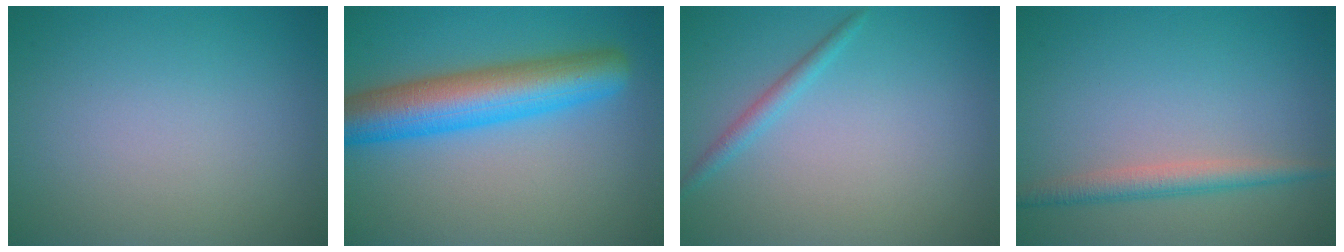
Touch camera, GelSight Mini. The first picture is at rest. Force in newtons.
{"total": 8.1, "press": 8.1, "slide": 0.2}
{"total": 1.4, "press": 1.4, "slide": 0.1}
{"total": 2.4, "press": 2.4, "slide": 0.1}